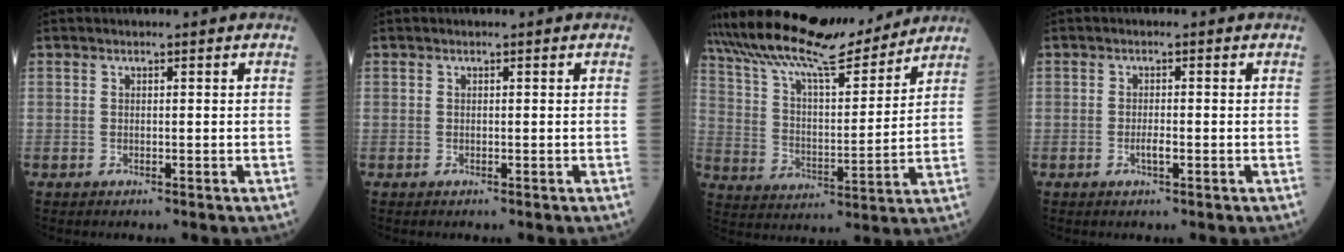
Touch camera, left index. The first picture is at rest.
{"total": 0.0}
{"total": 17.9, "force": [16.1, 2.6, 7.2], "torque": [-0.141, 0.015, 0.269]}
{"total": 1.5, "force": [-0.5, 0.2, 1.4], "torque": [-0.029, 0.000, -0.009]}